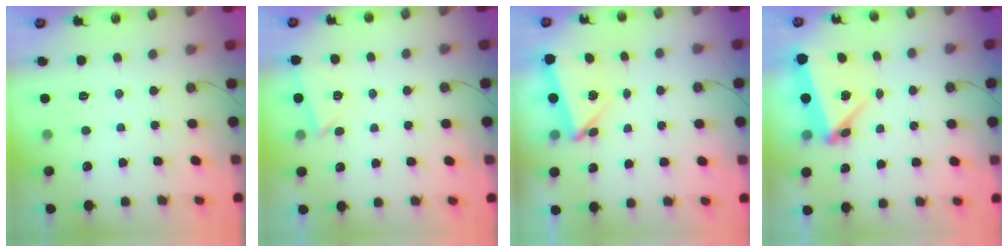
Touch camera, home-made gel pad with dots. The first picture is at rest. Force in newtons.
{"total": 2.7, "press": 2.4, "slide": 1.2}
{"total": 5.7, "press": 5.6, "slide": 0.7}
{"total": 5.2, "press": 5.0, "slide": 1.5}